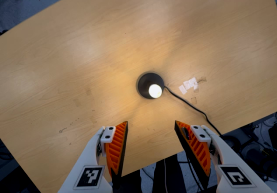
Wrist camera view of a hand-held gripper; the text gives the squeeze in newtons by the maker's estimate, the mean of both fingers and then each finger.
{"total": 0.0}